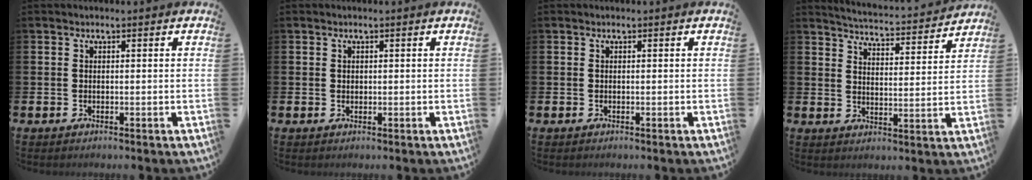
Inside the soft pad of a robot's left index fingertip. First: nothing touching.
{"total": 0.7, "force": [0.5, 0.5, 0.2], "torque": [0.007, 0.001, 0.005]}
{"total": 0.0}
{"total": 4.6, "force": [4.6, 0.1, 0.5], "torque": [-0.024, -0.043, 0.075]}